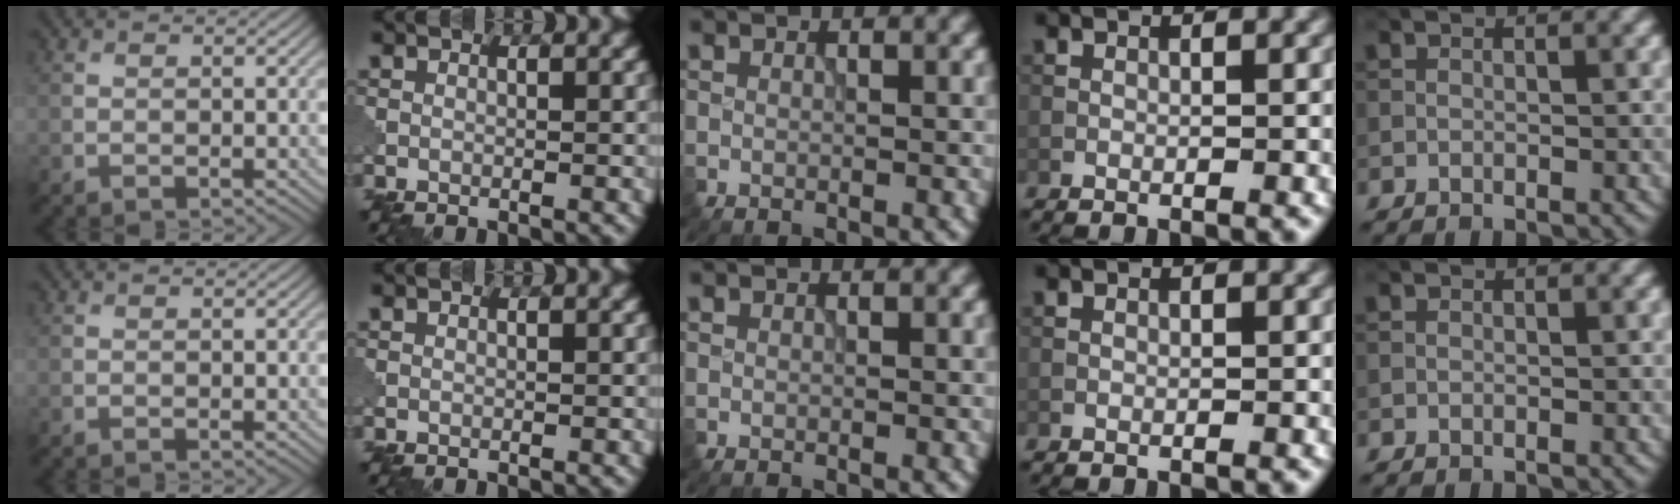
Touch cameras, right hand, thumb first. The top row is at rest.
{}